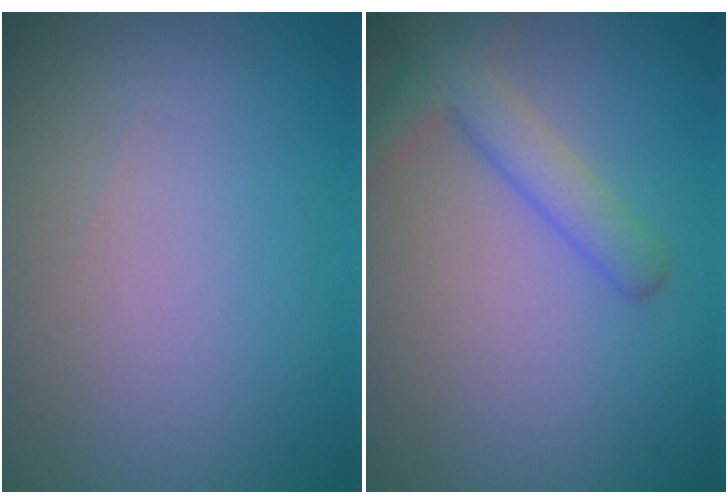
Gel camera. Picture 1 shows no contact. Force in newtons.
{"total": 3.5, "press": 3.5, "slide": 0.2}